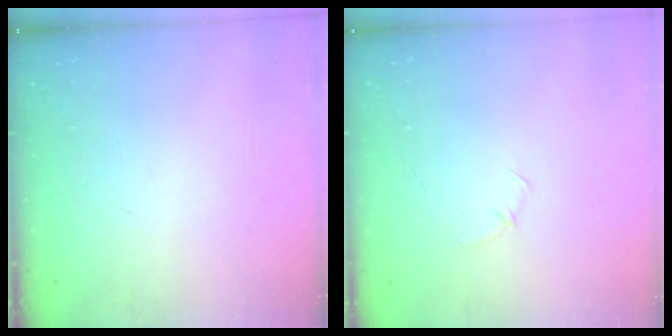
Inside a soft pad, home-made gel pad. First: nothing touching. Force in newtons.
{"total": 5.0, "press": 4.9, "slide": 1.3}